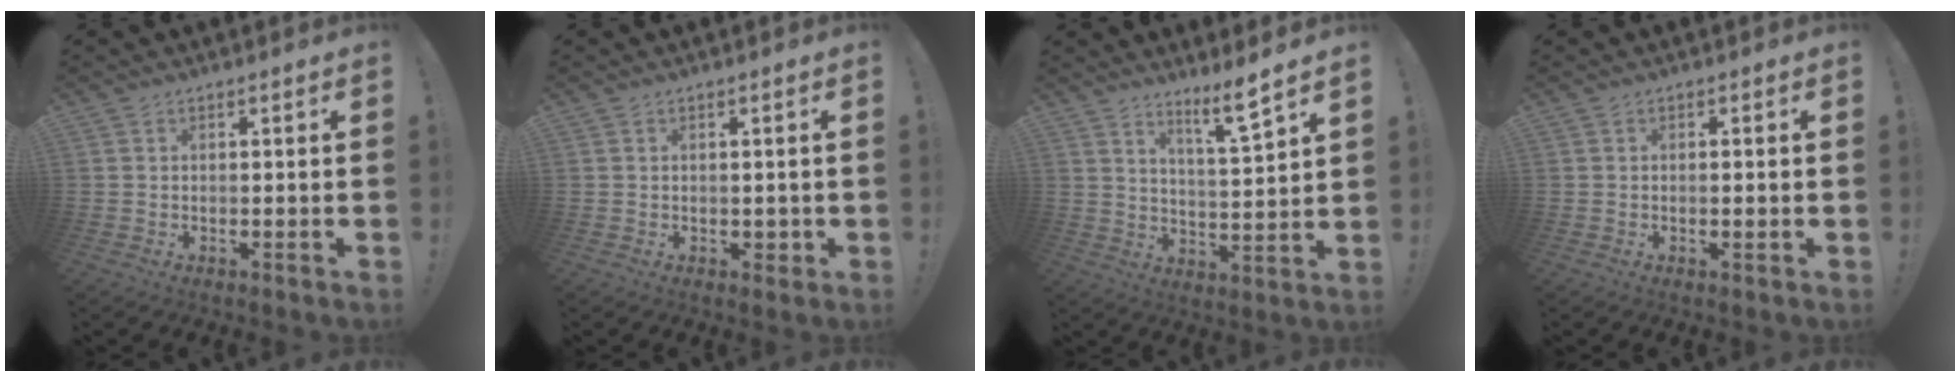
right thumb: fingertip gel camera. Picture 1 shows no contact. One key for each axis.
{"total": 1.1, "fx": -0.1, "fy": 0.9, "fz": 0.6, "tx": -0.008, "ty": 0.003, "tz": -0.002}
{"total": 8.7, "fx": 6.3, "fy": -0.1, "fz": 6.0, "tx": -0.089, "ty": -0.048, "tz": 0.099}
{"total": 1.0, "fx": -0.2, "fy": 0.1, "fz": 0.9, "tx": -0.015, "ty": 0.000, "tz": -0.004}